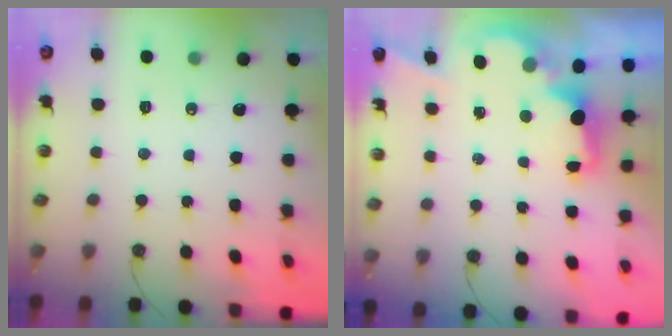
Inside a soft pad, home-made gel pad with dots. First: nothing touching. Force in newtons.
{"total": 3.0, "press": 2.9, "slide": 0.5}